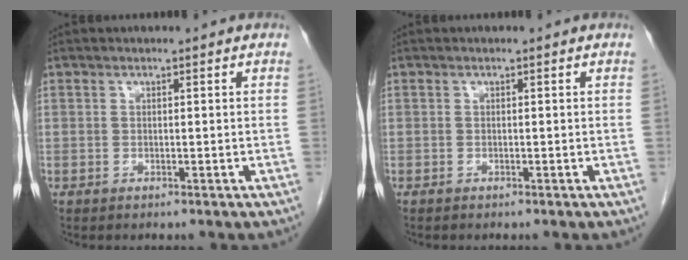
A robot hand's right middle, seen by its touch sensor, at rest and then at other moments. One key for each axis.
{"total": 0.0}